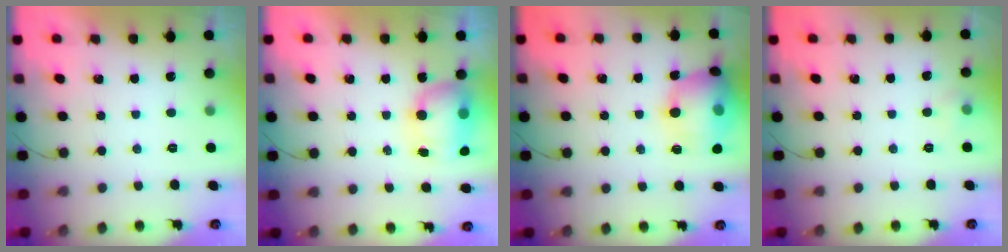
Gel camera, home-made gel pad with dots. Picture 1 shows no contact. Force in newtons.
{"total": 11.9, "press": 9.3, "slide": 7.4}
{"total": 20.6, "press": 18.9, "slide": 8.3}
{"total": 4.8, "press": 3.8, "slide": 2.8}